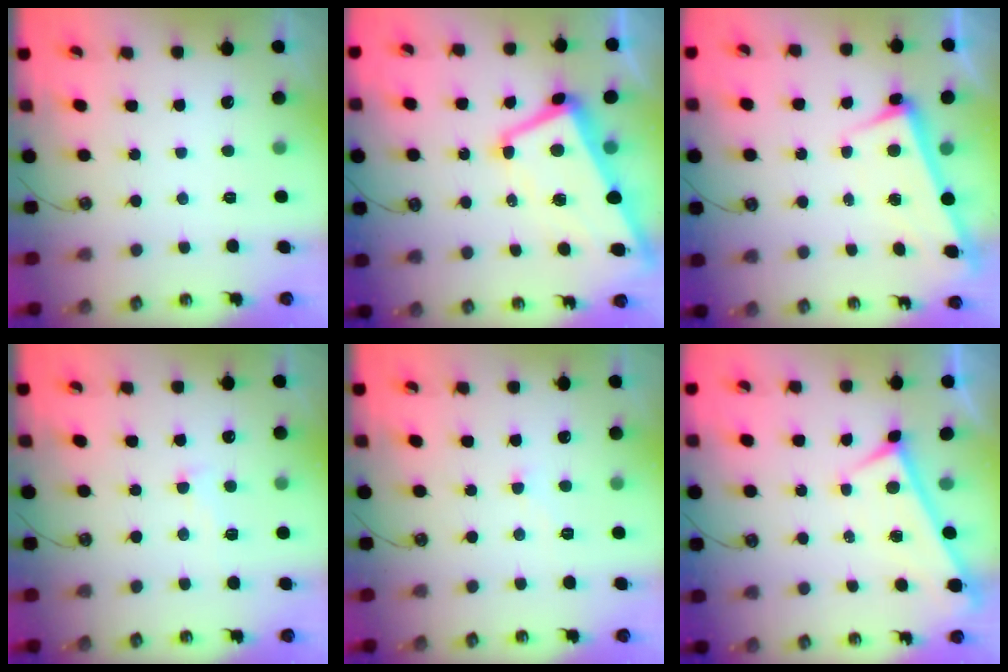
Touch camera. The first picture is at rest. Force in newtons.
{"total": 4.4, "press": 4.2, "slide": 1.1}
{"total": 2.5, "press": 2.4, "slide": 0.7}
{"total": 0.8, "press": 0.4, "slide": 0.7}
{"total": 0.5, "press": 0.2, "slide": 0.5}
{"total": 0.0}